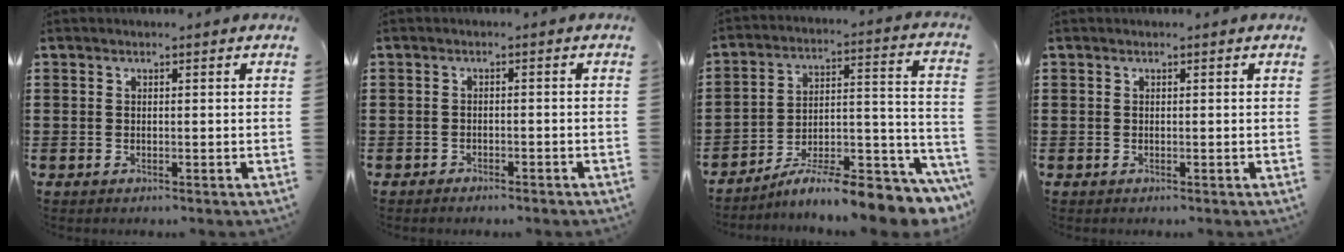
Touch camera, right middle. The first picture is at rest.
{"total": 1.2, "force": [-1.2, 0.2, 0.0], "torque": [-0.004, 0.003, -0.026]}
{"total": 10.1, "force": [-8.6, 0.8, 5.2], "torque": [-0.070, 0.013, -0.162]}
{"total": 0.0}